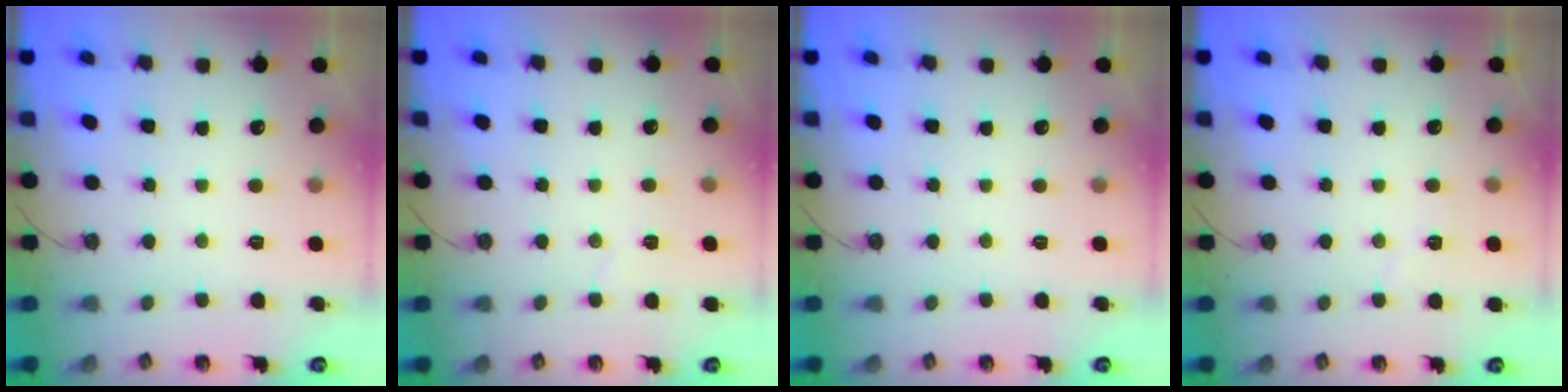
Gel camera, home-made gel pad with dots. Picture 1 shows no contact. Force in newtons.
{"total": 2.9, "press": 2.4, "slide": 1.7}
{"total": 0.0}
{"total": 5.0, "press": 4.9, "slide": 1.2}